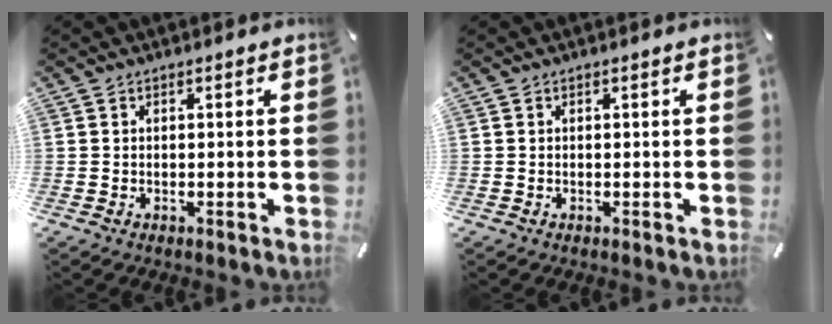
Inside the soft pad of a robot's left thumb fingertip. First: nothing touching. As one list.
[{"total": 0.0}]